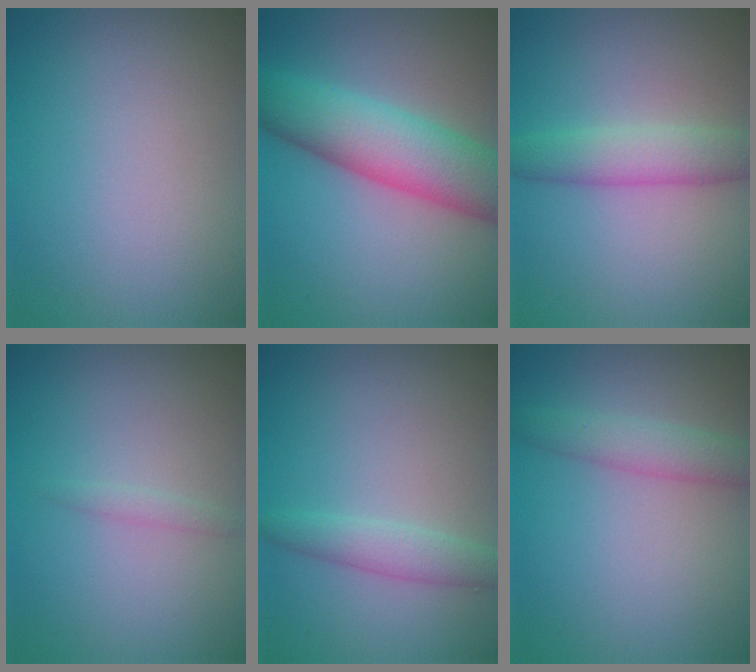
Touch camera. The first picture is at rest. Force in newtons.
{"total": 8.1, "press": 8.1, "slide": 0.2}
{"total": 3.6, "press": 3.6, "slide": 0.1}
{"total": 0.8, "press": 0.8, "slide": 0.0}
{"total": 2.3, "press": 2.3, "slide": 0.0}
{"total": 2.8, "press": 2.8, "slide": 0.1}